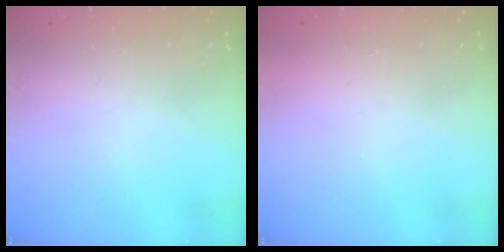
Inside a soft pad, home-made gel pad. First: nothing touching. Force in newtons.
{"total": 1.6, "press": 1.5, "slide": 0.1}